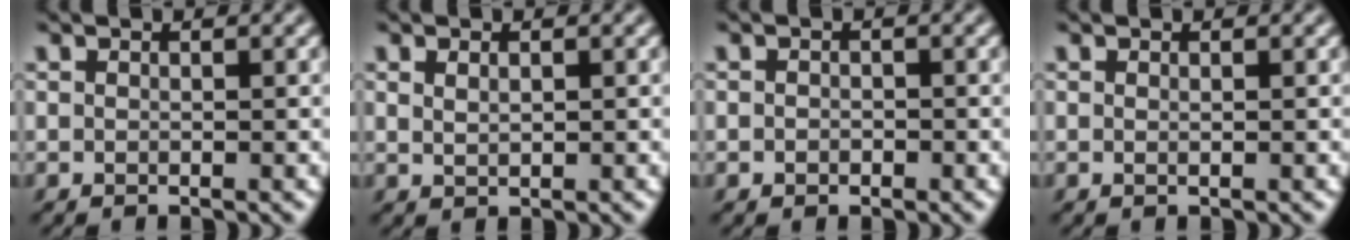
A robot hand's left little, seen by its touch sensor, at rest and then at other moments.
{"total": 1.0, "force": [0.3, 0.5, 0.8], "torque": [-0.017, 0.000, 0.010]}
{"total": 0.9, "force": [-0.3, 0.7, 0.4], "torque": [-0.004, -0.003, -0.009]}
{"total": 0.0}